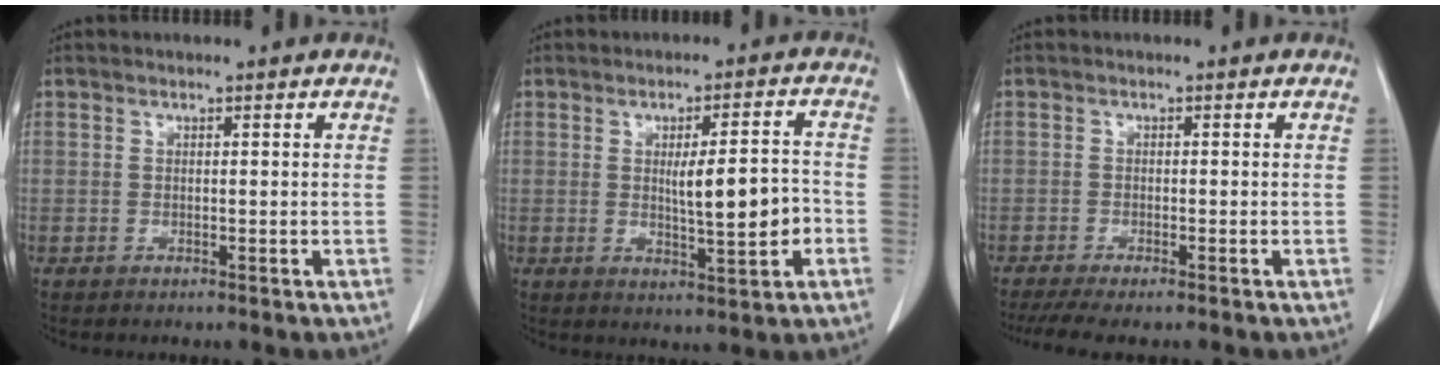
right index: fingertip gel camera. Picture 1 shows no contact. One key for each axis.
{"total": 7.9, "fx": -1.1, "fy": 1.3, "fz": 7.8, "tx": -0.115, "ty": 0.002, "tz": -0.009}
{"total": 5.6, "fx": -4.5, "fy": 0.7, "fz": 3.3, "tx": -0.049, "ty": -0.013, "tz": -0.073}